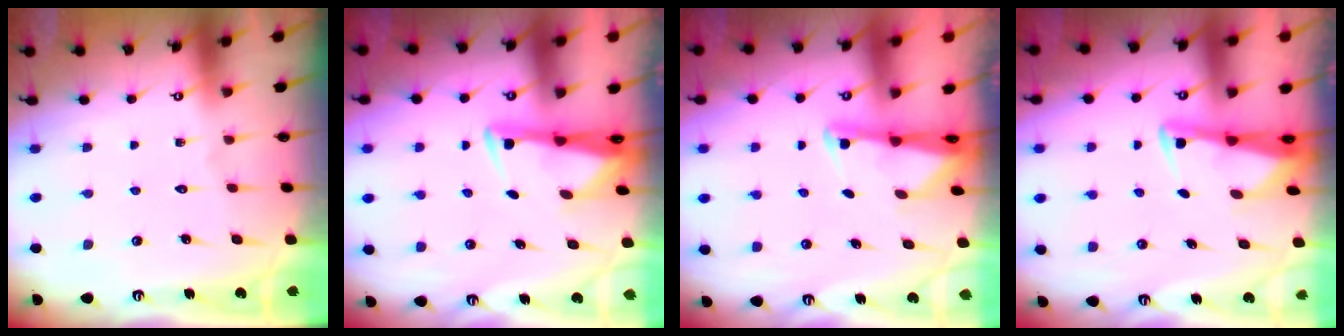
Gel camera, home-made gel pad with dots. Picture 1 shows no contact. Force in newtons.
{"total": 3.0, "press": 2.8, "slide": 0.9}
{"total": 2.1, "press": 2.1, "slide": 0.4}
{"total": 2.7, "press": 2.7, "slide": 0.5}